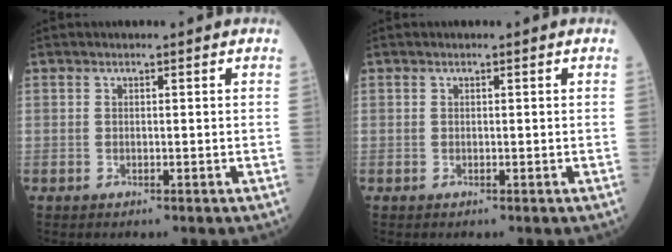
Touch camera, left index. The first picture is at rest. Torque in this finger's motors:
{"motor_torque": [0.00, 0.00, 0.00, 0.00]}